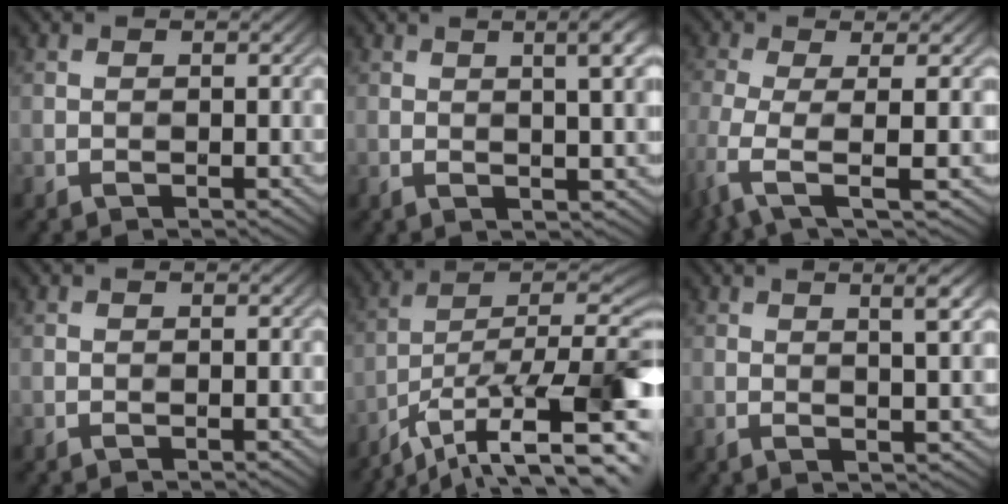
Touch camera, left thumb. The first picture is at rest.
{"total": 5.7, "force": [1.9, 0.9, 5.3], "torque": [-0.076, 0.010, 0.035]}
{"total": 5.7, "force": [-0.3, 1.2, 5.5], "torque": [-0.106, -0.001, -0.019]}
{"total": 0.0}
{"total": 15.2, "force": [-7.3, 5.3, 12.3], "torque": [-0.207, -0.003, -0.115]}
{"total": 3.7, "force": [1.9, 0.2, 3.2], "torque": [-0.049, 0.007, 0.030]}